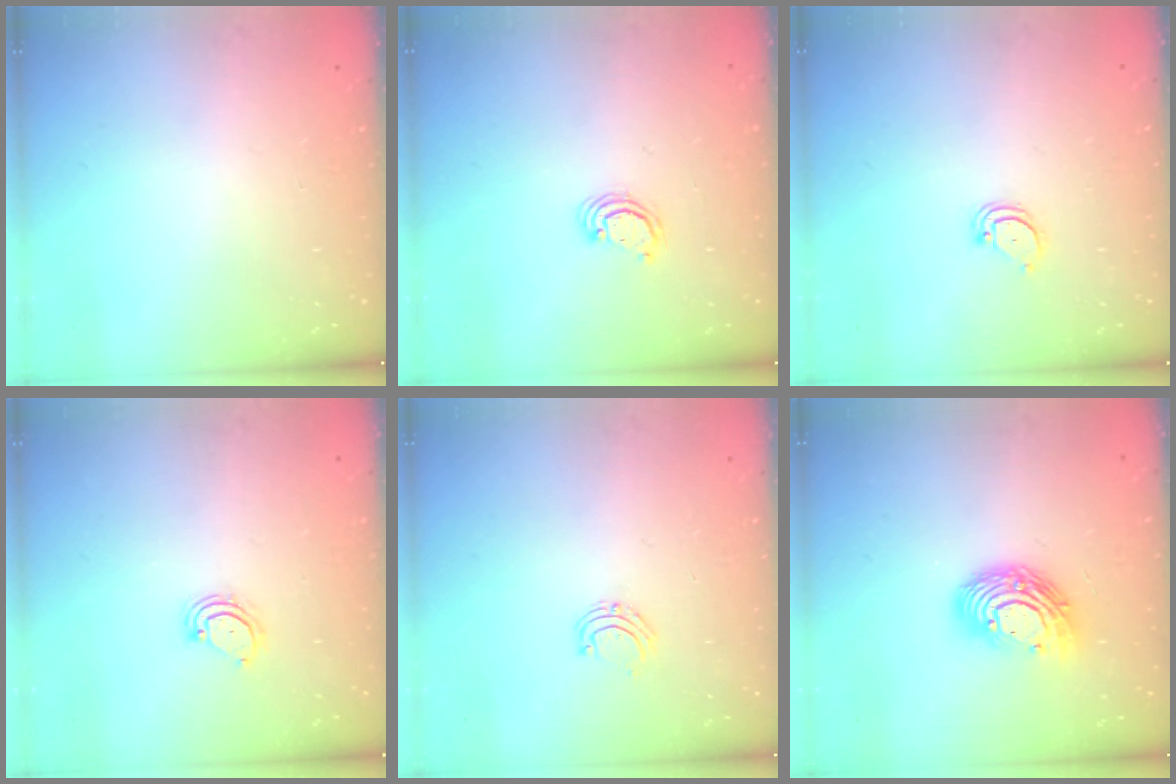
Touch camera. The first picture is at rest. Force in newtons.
{"total": 2.5, "press": 2.5, "slide": 0.2}
{"total": 3.0, "press": 3.0, "slide": 0.2}
{"total": 3.4, "press": 3.3, "slide": 0.7}
{"total": 4.7, "press": 4.7, "slide": 0.4}
{"total": 12.6, "press": 12.6, "slide": 1.2}